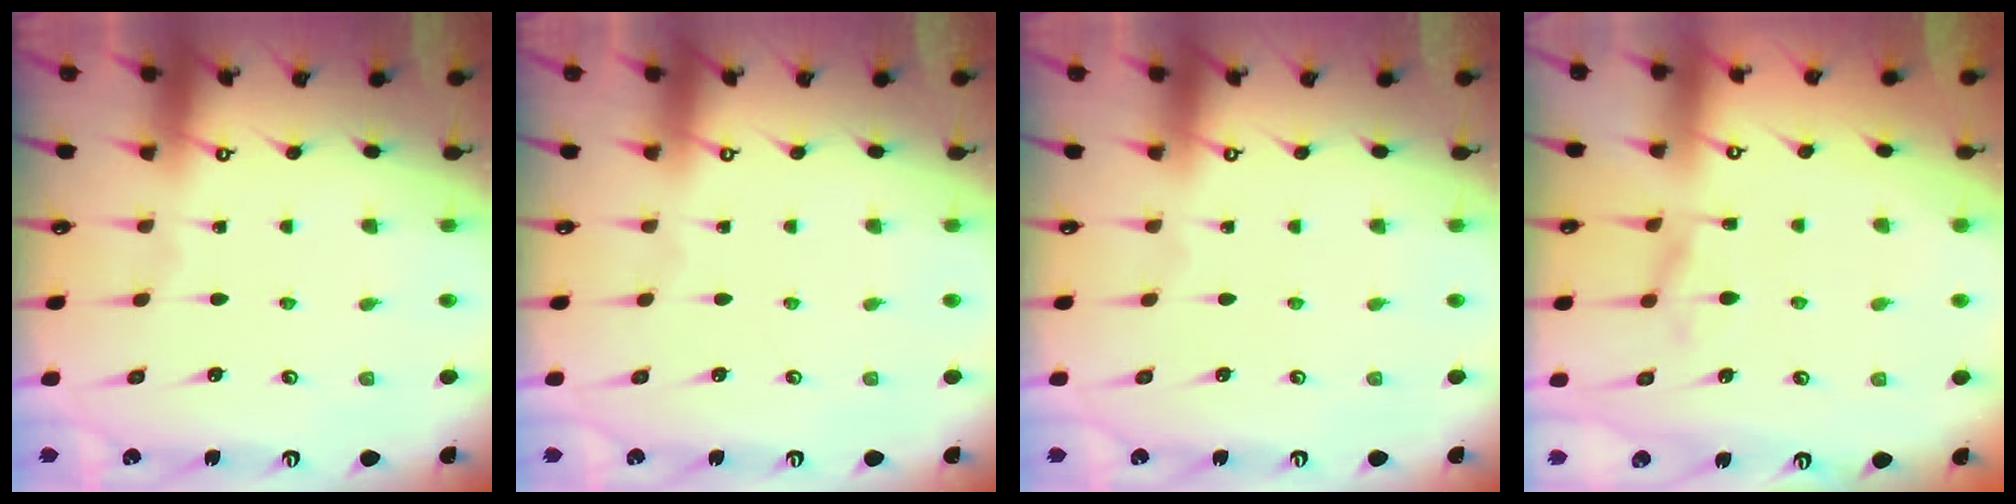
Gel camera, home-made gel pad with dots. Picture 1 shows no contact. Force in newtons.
{"total": 0.0}
{"total": 0.0}
{"total": 1.6, "press": 0.4, "slide": 1.6}